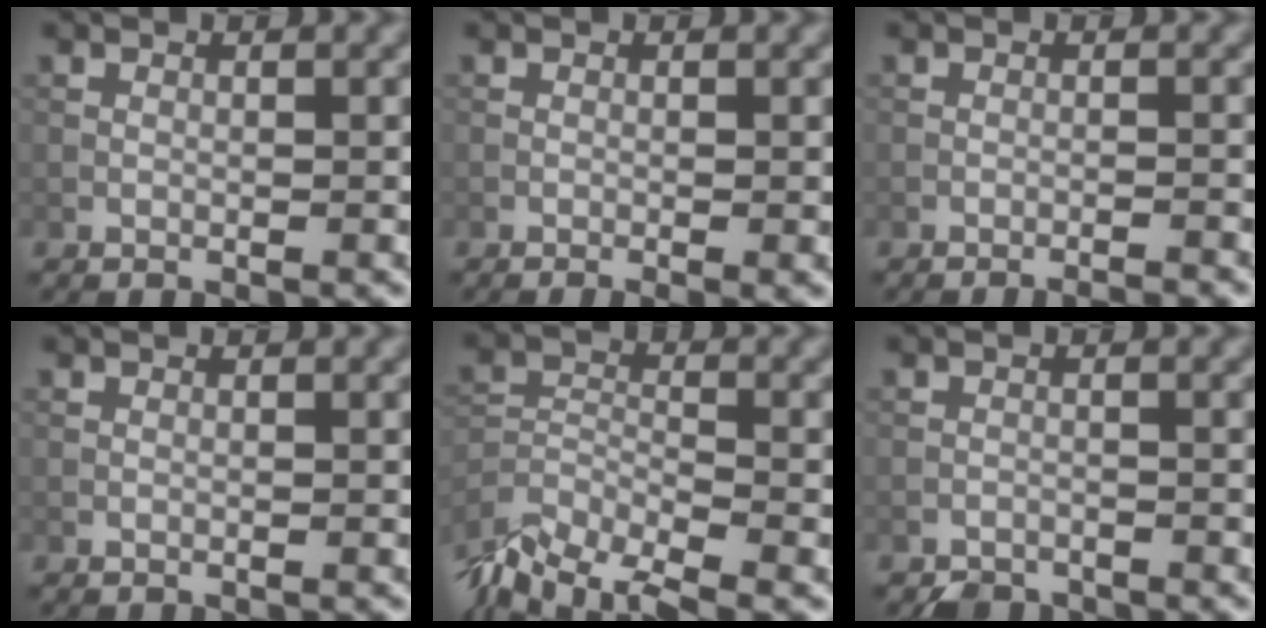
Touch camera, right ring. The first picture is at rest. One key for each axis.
{"total": 1.6, "fx": -0.6, "fy": 0.4, "fz": 1.4, "tx": -0.021, "ty": -0.004, "tz": -0.011}
{"total": 2.3, "fx": -2.0, "fy": 0.3, "fz": 1.0, "tx": -0.010, "ty": 0.003, "tz": -0.037}
{"total": 0.0}
{"total": 8.4, "fx": -6.4, "fy": 3.1, "fz": 4.3, "tx": -0.083, "ty": -0.012, "tz": -0.123}
{"total": 1.8, "fx": -1.8, "fy": 0.6, "fz": -0.1, "tx": 0.005, "ty": -0.002, "tz": -0.032}